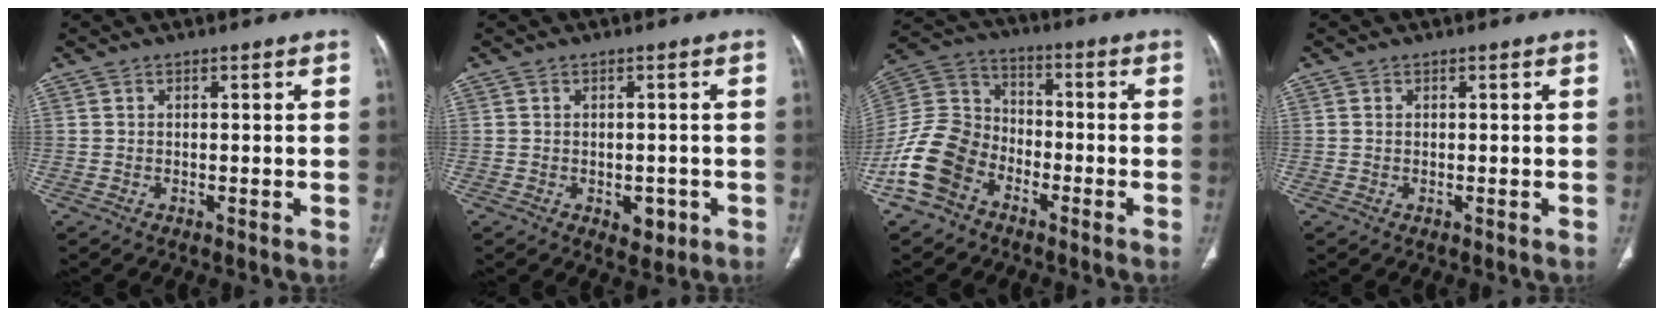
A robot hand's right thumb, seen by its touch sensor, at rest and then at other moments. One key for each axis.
{"total": 3.4, "fx": -1.1, "fy": 2.3, "fz": 2.3, "tx": -0.010, "ty": 0.003, "tz": -0.007}
{"total": 13.6, "fx": -7.1, "fy": 9.7, "fz": 6.4, "tx": -0.124, "ty": 0.054, "tz": -0.148}
{"total": 0.0}